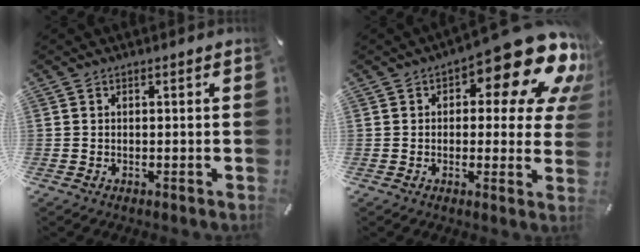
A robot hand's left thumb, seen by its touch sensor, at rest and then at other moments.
{"total": 18.3, "force": [10.0, 7.1, 13.6], "torque": [-0.167, -0.077, 0.160]}